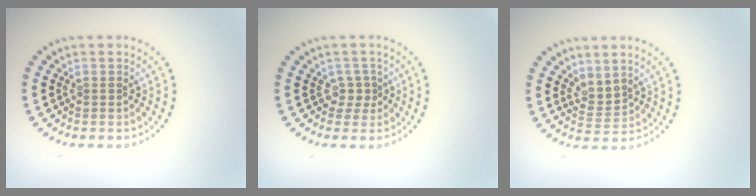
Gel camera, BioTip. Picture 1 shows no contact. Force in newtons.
{"total": 1.4, "press": 1.0, "slide": 1.0}
{"total": 1.7, "press": 1.2, "slide": 1.2}